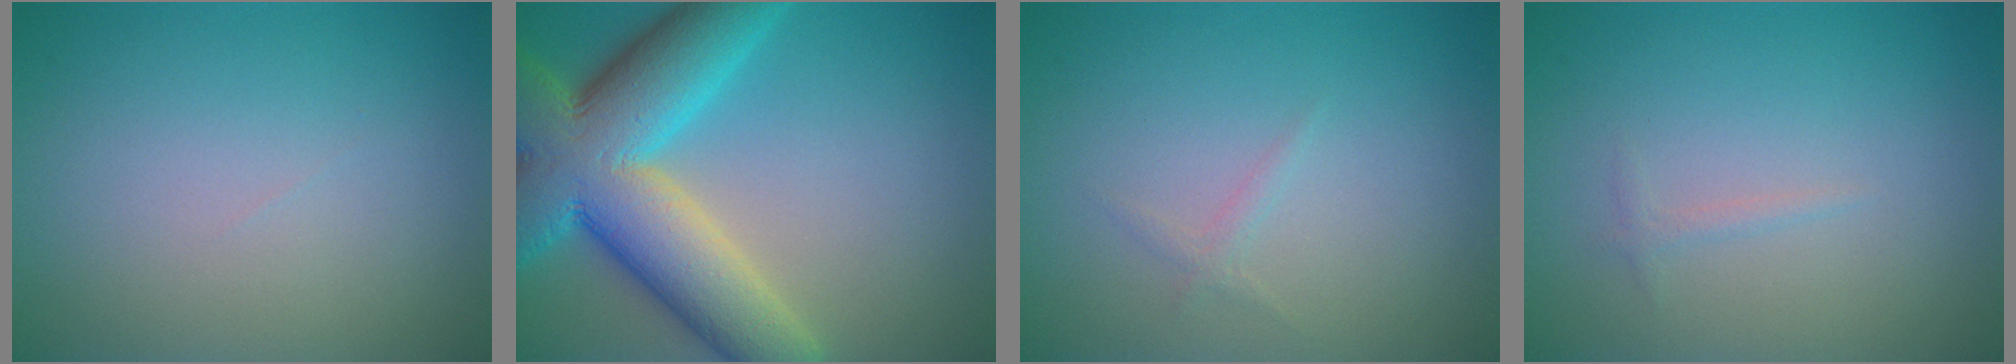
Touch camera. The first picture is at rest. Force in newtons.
{"total": 13.2, "press": 13.2, "slide": 0.6}
{"total": 0.7, "press": 0.7, "slide": 0.0}
{"total": 0.6, "press": 0.6, "slide": 0.1}